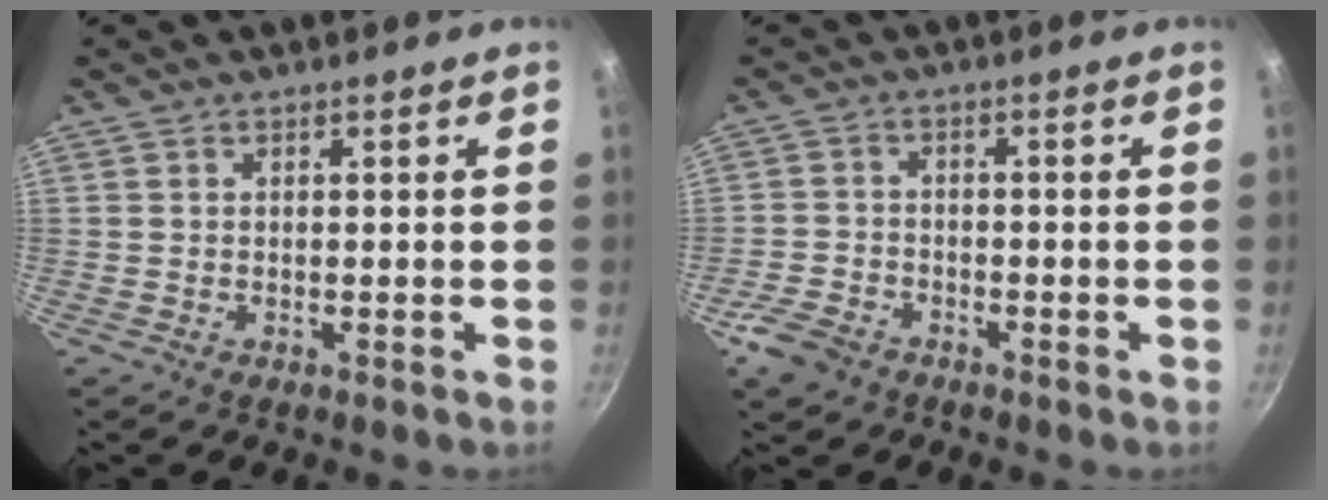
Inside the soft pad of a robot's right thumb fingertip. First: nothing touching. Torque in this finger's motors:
{"motor_torque": [1.87, 1.68, -0.12, -0.02, 0.16]}